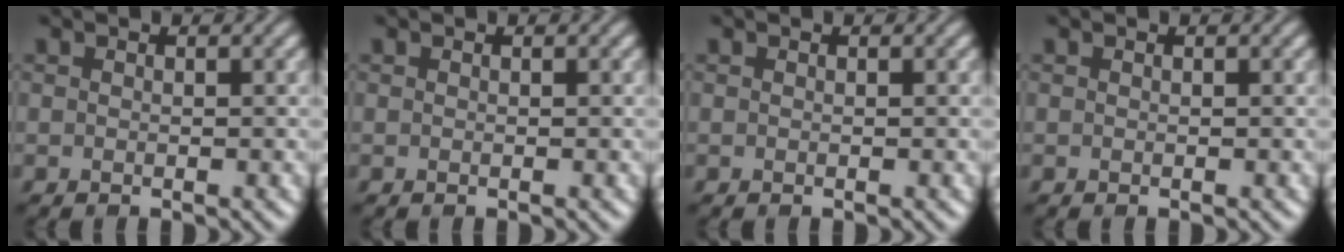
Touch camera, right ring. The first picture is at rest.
{"total": 0.0}
{"total": 0.0}
{"total": 0.0}